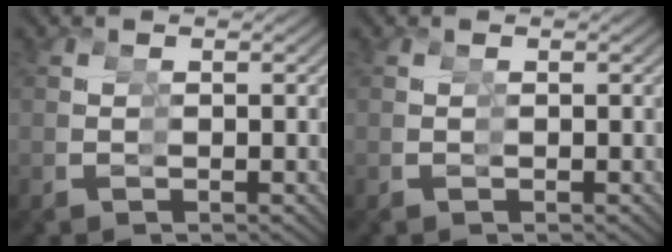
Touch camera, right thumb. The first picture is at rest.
{"total": 0.0}